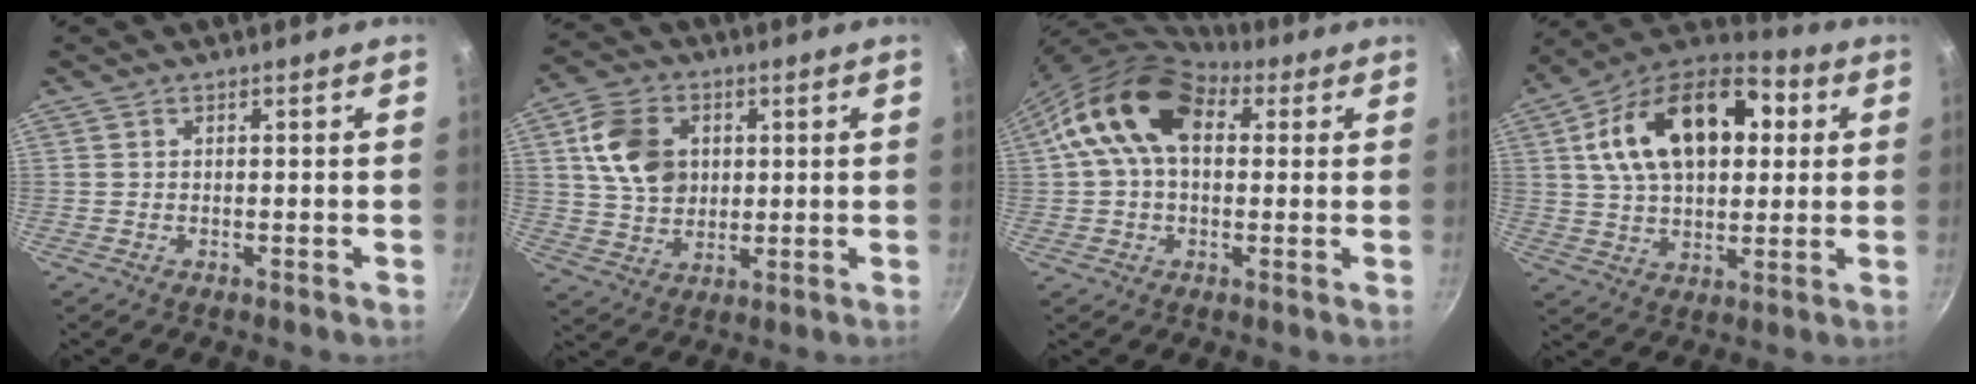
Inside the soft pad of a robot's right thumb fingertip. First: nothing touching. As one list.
[{"total": 12.6, "force": [3.1, 9.5, 7.7], "torque": [-0.117, -0.003, 0.056]}, {"total": 15.0, "force": [3.5, 10.1, 10.5], "torque": [-0.164, 0.024, 0.042]}, {"total": 23.6, "force": [5.7, 14.5, 17.7], "torque": [-0.277, 0.018, 0.078]}]